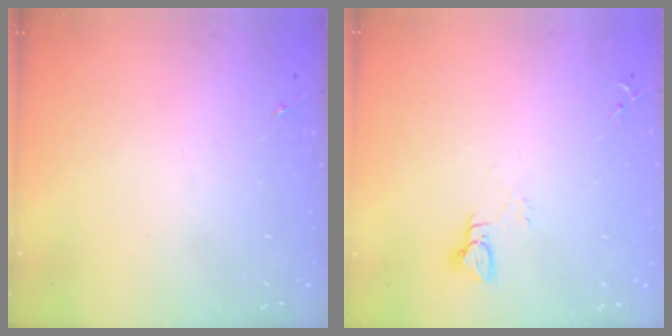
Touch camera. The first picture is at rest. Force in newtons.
{"total": 3.0, "press": 3.0, "slide": 0.3}